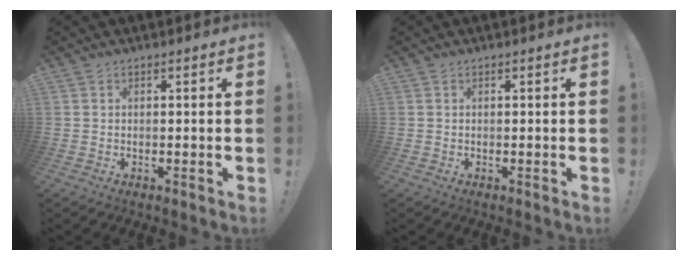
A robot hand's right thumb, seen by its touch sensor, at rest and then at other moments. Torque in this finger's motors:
{"motor_torque": [-0.01, -0.01, 0.01, -0.01, 0.01]}